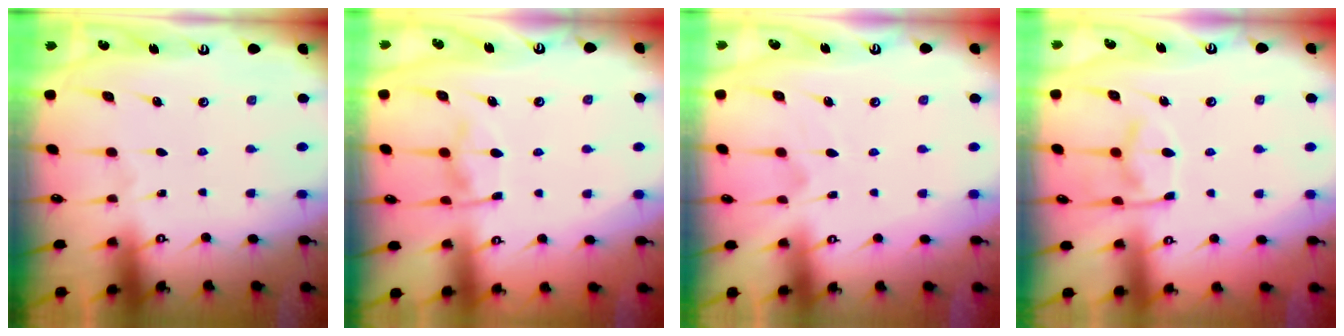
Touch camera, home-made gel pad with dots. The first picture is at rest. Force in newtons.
{"total": 5.2, "press": 5.0, "slide": 1.5}
{"total": 2.4, "press": 2.2, "slide": 1.1}
{"total": 11.9, "press": 11.9, "slide": 1.2}